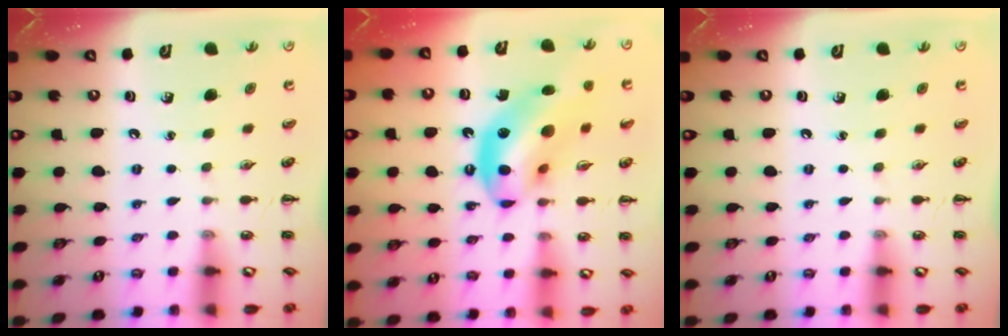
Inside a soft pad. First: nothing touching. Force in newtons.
{"total": 17.2, "press": 16.7, "slide": 4.2}
{"total": 0.0}